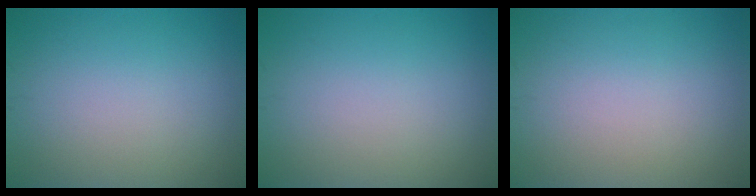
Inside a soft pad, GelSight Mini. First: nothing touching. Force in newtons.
{"total": 0.0}
{"total": 0.0}